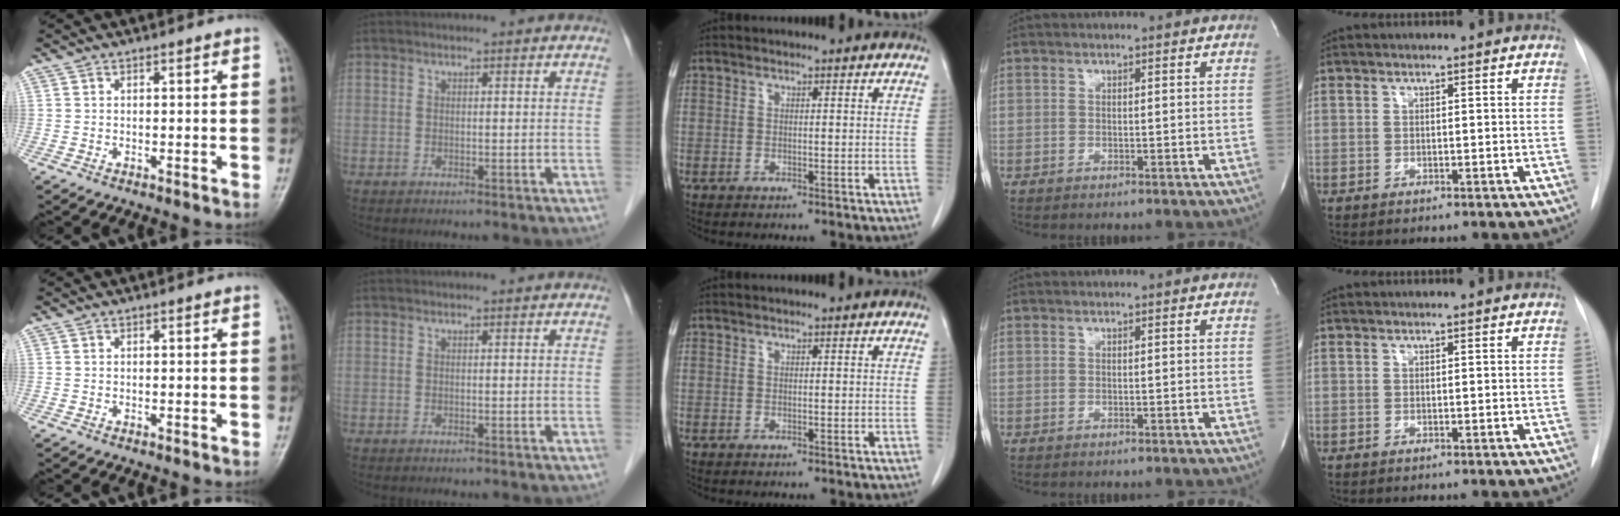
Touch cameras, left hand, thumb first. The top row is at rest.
{}